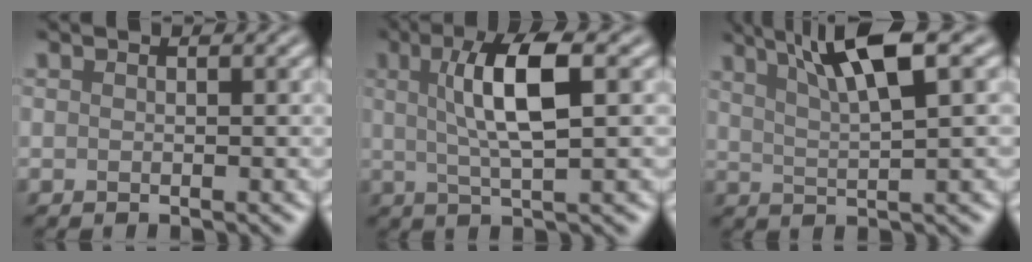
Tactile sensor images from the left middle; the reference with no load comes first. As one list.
[{"total": 5.8, "force": [0.9, 1.2, 5.6], "torque": [-0.100, 0.012, 0.022]}, {"total": 6.4, "force": [3.1, 1.1, 5.5], "torque": [-0.093, 0.016, 0.061]}]